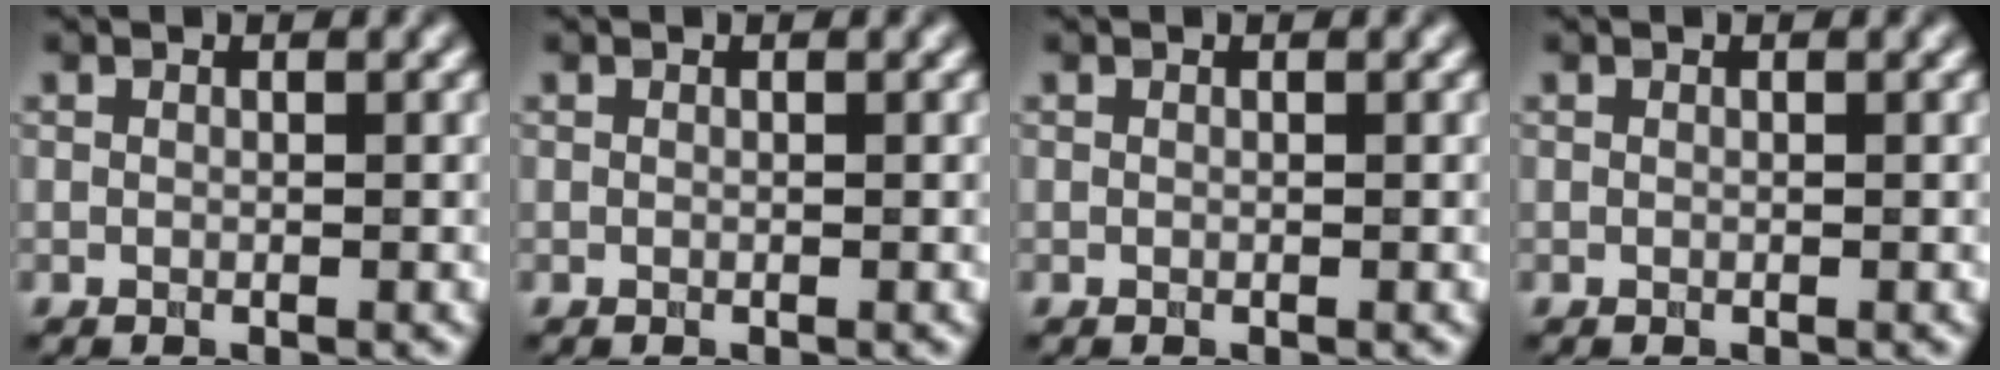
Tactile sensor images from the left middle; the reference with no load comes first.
{"total": 0.0}
{"total": 0.0}
{"total": 0.0}